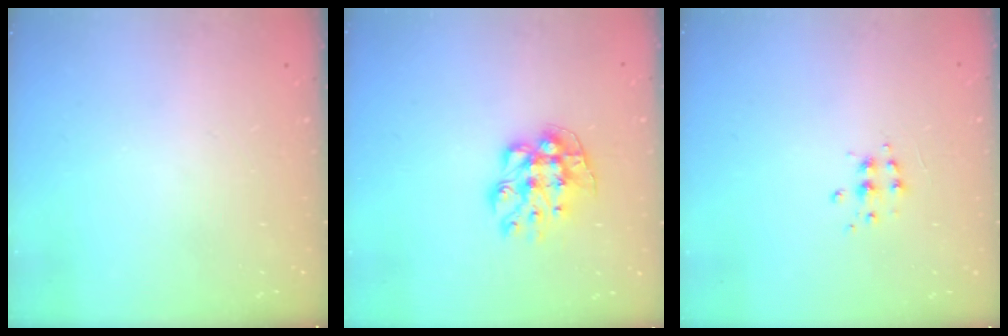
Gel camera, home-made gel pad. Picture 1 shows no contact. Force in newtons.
{"total": 9.4, "press": 9.4, "slide": 0.5}
{"total": 4.9, "press": 4.9, "slide": 0.6}